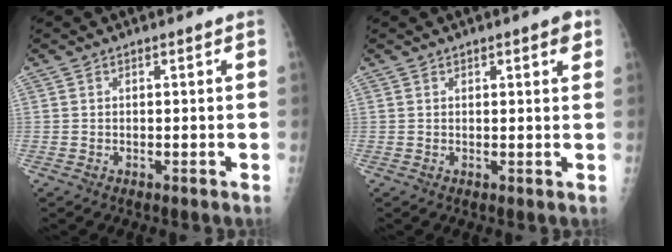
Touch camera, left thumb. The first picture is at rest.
{"total": 2.9, "force": [1.5, 0.9, 2.3], "torque": [-0.021, -0.003, 0.016]}